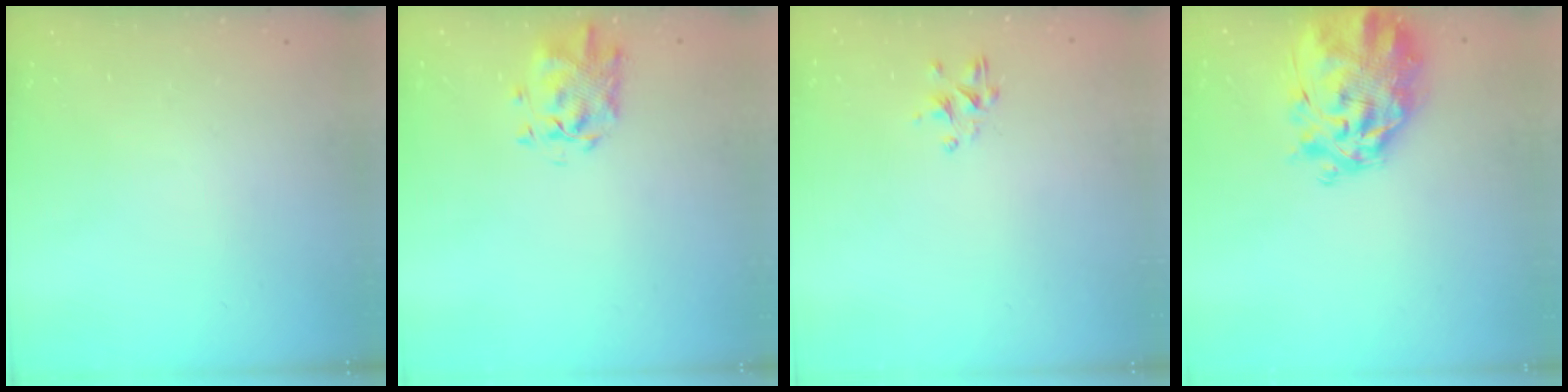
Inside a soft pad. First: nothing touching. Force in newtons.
{"total": 2.1, "press": 2.1, "slide": 0.6}
{"total": 2.2, "press": 2.0, "slide": 0.9}
{"total": 10.0, "press": 9.3, "slide": 3.7}